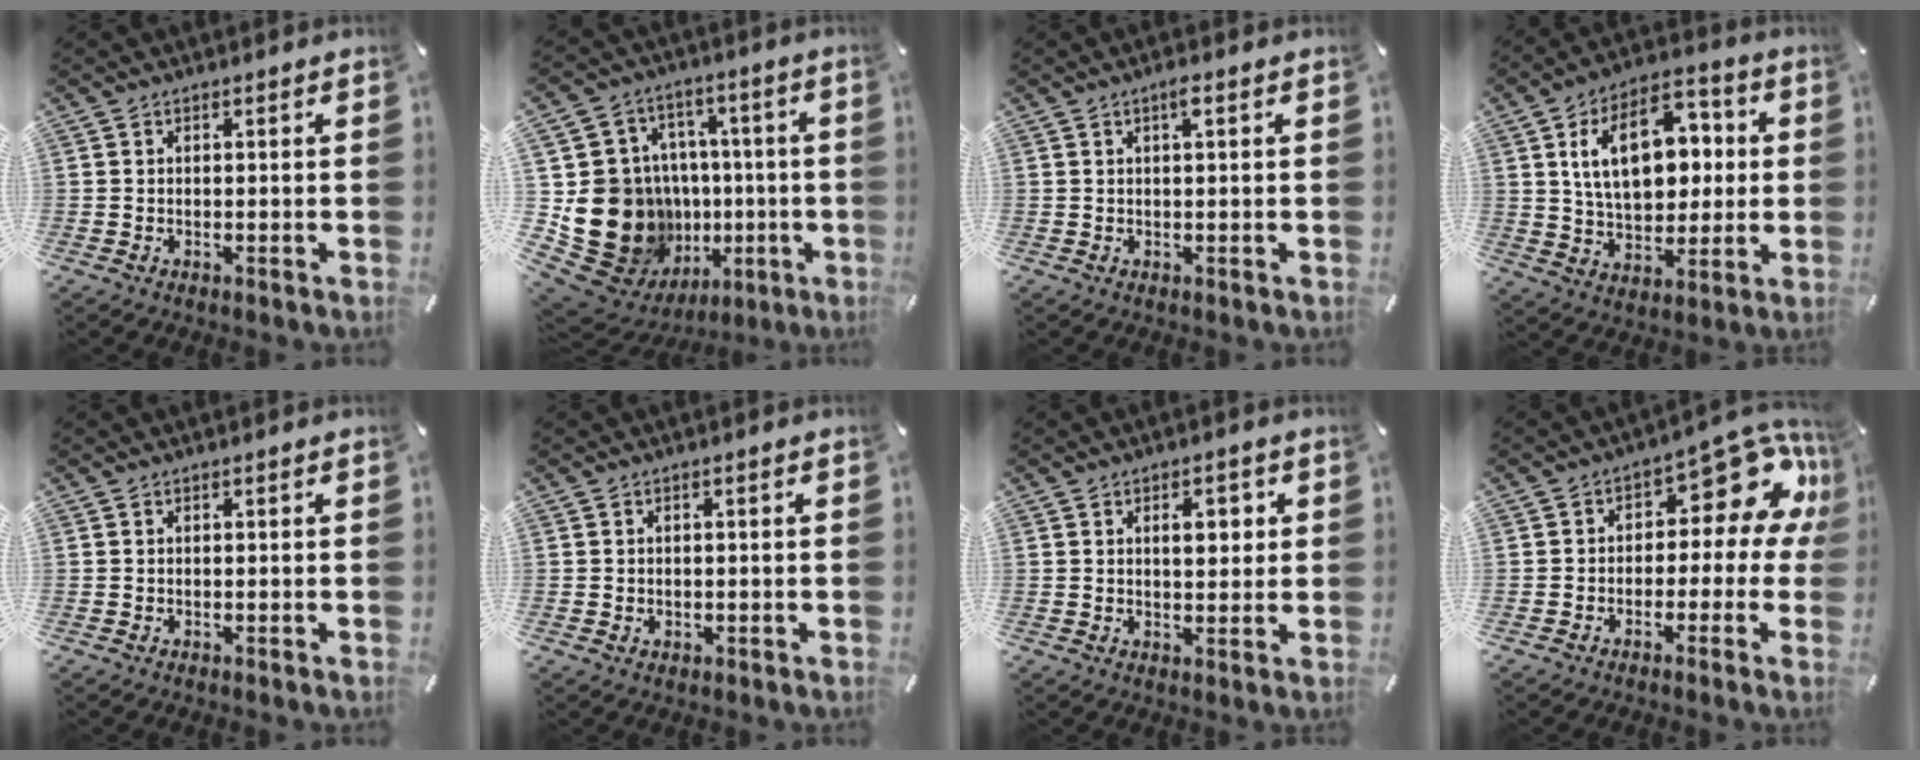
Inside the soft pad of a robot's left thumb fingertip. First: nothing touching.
{"total": 24.2, "force": [-3.9, 20.7, 11.8], "torque": [-0.198, -0.001, -0.004]}
{"total": 1.9, "force": [0.6, 0.3, 1.7], "torque": [-0.036, 0.003, 0.010]}
{"total": 17.7, "force": [3.6, 11.8, 12.6], "torque": [-0.210, 0.009, 0.065]}
{"total": 0.0}
{"total": 1.1, "force": [0.0, 1.1, 0.3], "torque": [-0.007, 0.006, -0.003]}
{"total": 5.3, "force": [1.5, 3.0, 4.2], "torque": [-0.049, -0.006, 0.013]}
{"total": 13.1, "force": [5.6, 7.0, 9.6], "torque": [-0.115, -0.041, 0.089]}